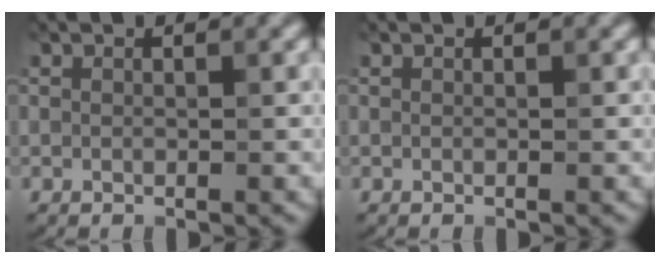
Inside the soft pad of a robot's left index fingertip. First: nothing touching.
{"total": 0.0}